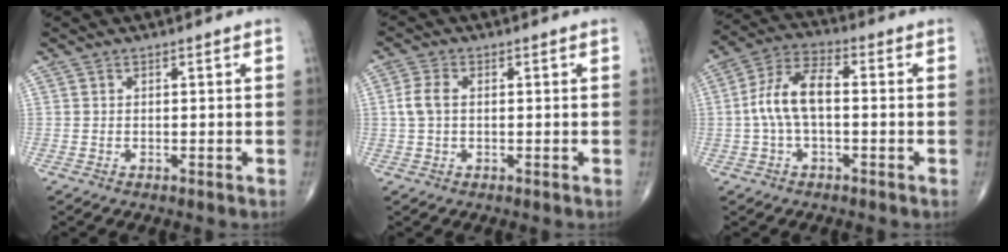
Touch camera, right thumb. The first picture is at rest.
{"total": 3.8, "force": [0.3, 2.3, 3.0], "torque": [-0.074, 0.009, 0.001]}
{"total": 9.7, "force": [-0.4, 4.8, 8.5], "torque": [-0.174, 0.034, -0.013]}